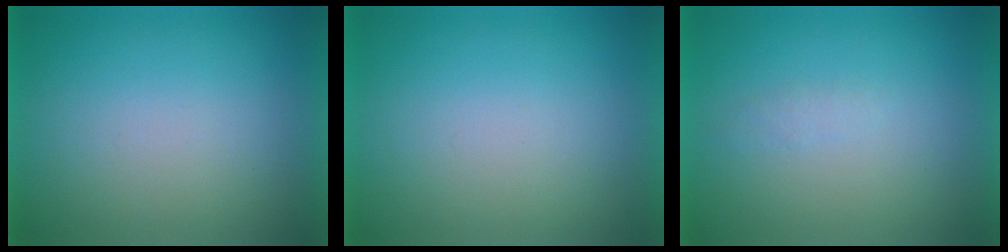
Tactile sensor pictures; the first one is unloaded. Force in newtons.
{"total": 0.0}
{"total": 1.2}